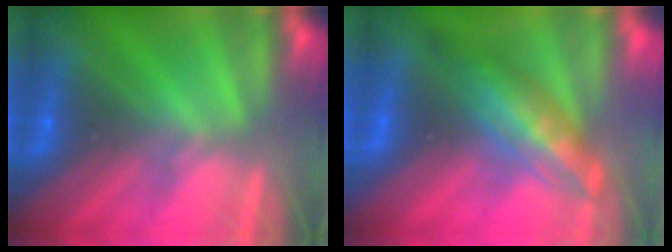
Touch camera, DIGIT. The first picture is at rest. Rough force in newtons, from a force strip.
{"total": 2.9}